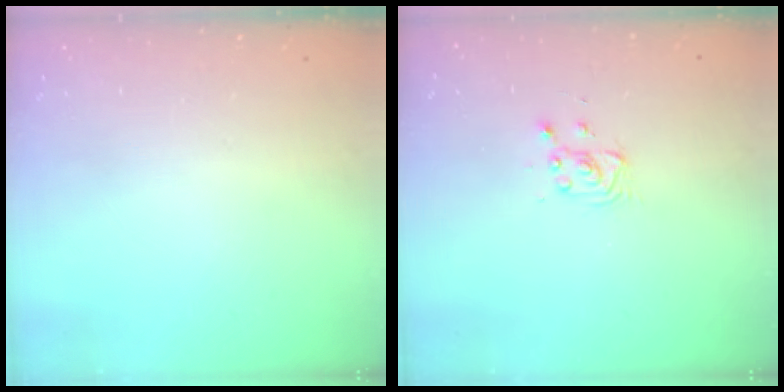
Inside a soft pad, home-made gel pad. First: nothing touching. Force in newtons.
{"total": 2.8, "press": 2.8, "slide": 0.4}